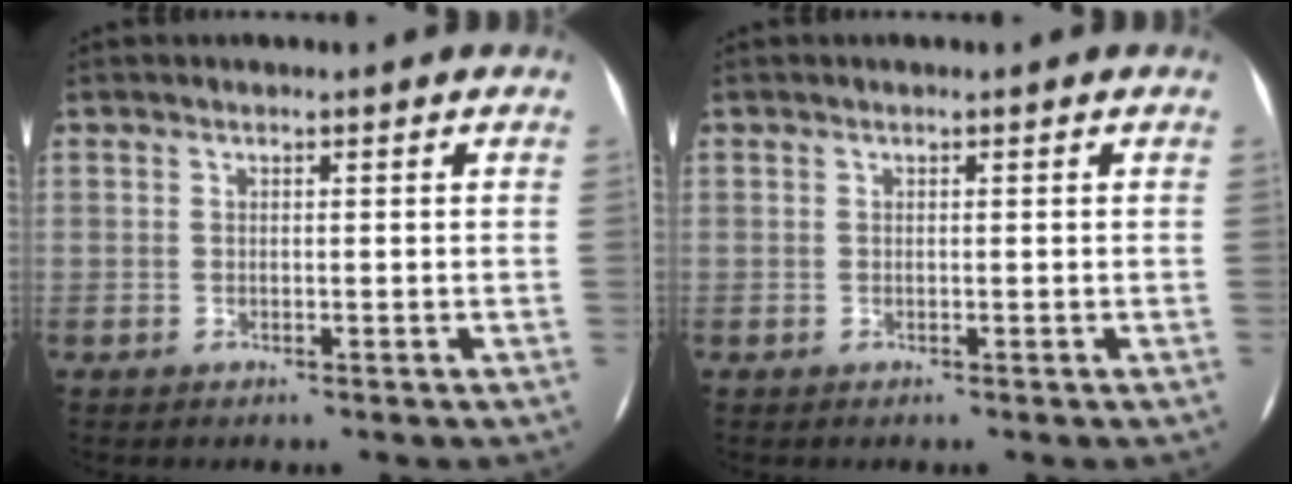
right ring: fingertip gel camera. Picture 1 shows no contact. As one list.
[{"total": 0.0}]